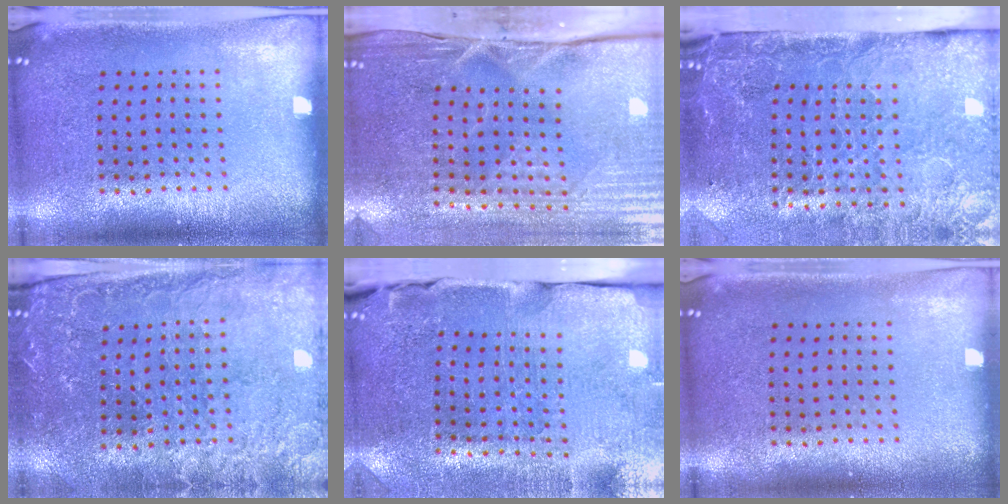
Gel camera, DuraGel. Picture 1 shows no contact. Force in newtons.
{"total": 4.7, "press": 4.0, "slide": 2.5}
{"total": 4.6, "press": 3.6, "slide": 2.9}
{"total": 1.0, "press": 0.9, "slide": 0.3}
{"total": 3.6, "press": 3.5, "slide": 0.9}
{"total": 0.0}